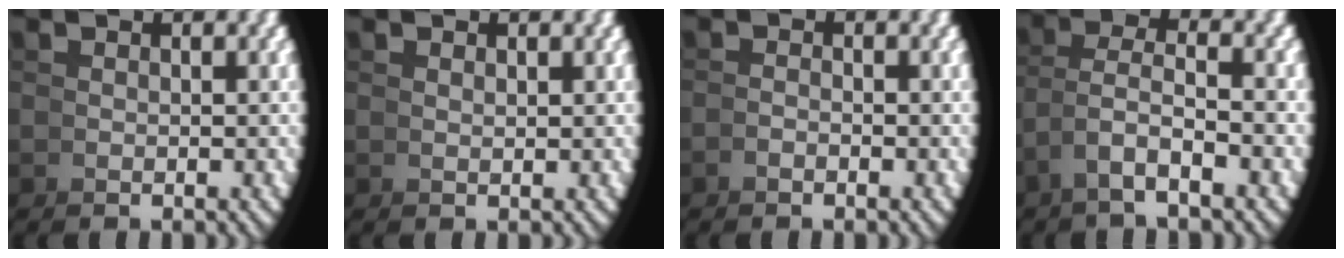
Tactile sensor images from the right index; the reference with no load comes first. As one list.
[{"total": 1.1, "force": [0.8, -0.7, -0.1], "torque": [0.003, 0.000, 0.019]}, {"total": 1.4, "force": [-0.8, -1.2, -0.3], "torque": [0.012, 0.003, -0.018]}, {"total": 3.3, "force": [0.4, 1.6, 2.9], "torque": [-0.062, -0.005, 0.010]}]